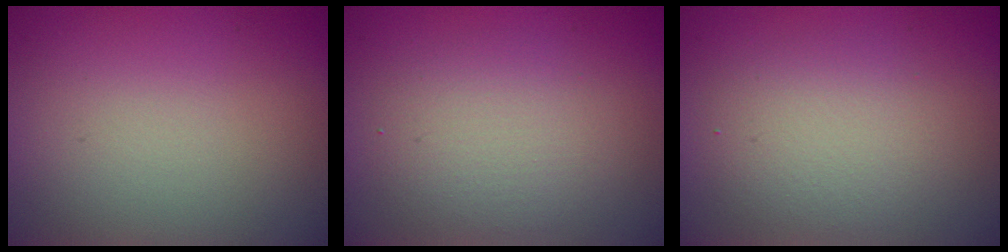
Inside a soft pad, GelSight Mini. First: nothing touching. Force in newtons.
{"total": 3.6, "press": 3.6, "slide": 0.1}
{"total": 3.6, "press": 3.6, "slide": 0.3}